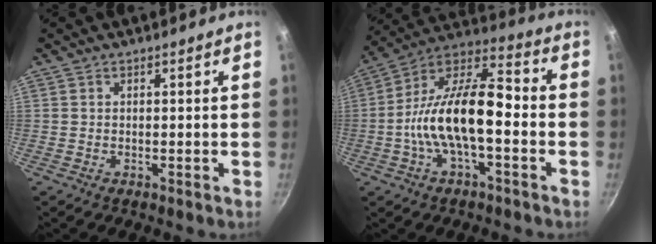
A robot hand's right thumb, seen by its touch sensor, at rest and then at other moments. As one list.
[{"total": 17.9, "force": [-2.8, 7.6, 16.0], "torque": [-0.295, 0.051, -0.054]}]